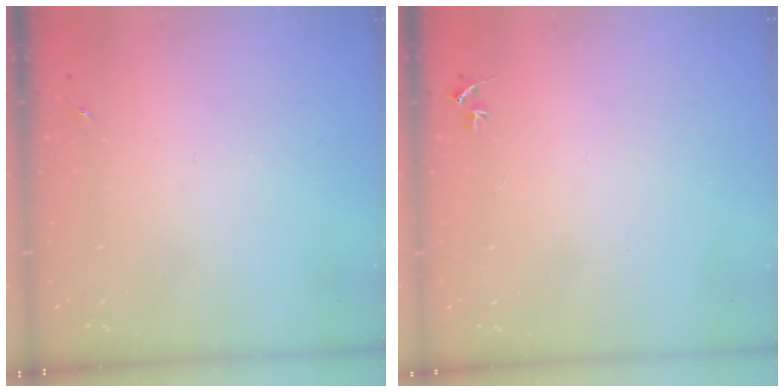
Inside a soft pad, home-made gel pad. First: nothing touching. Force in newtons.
{"total": 2.7, "press": 2.7, "slide": 0.3}